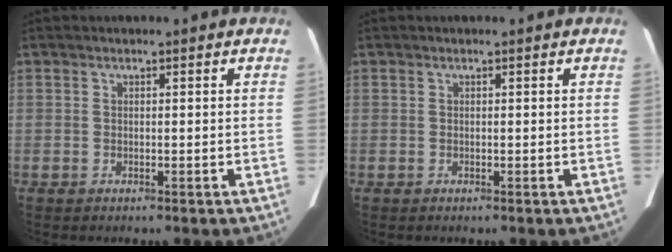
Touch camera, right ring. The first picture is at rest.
{"total": 0.0}